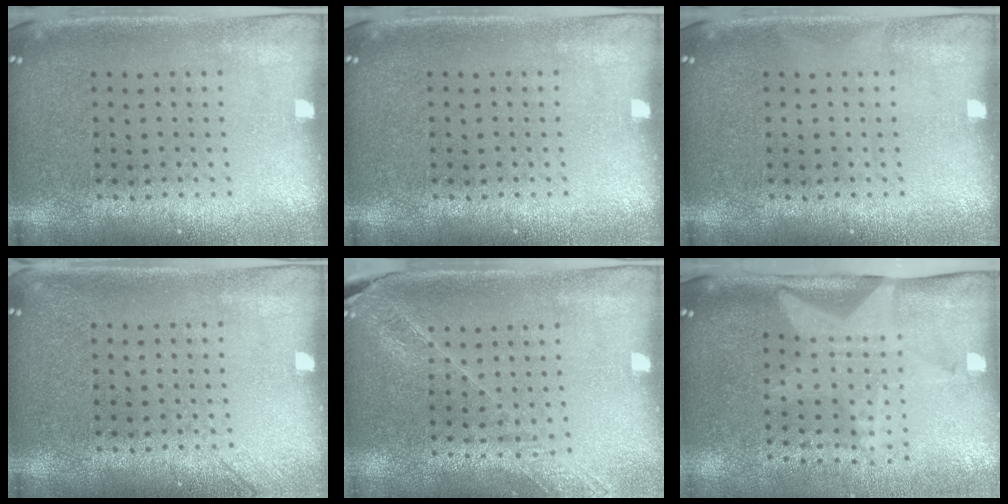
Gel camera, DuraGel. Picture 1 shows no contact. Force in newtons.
{"total": 0.0}
{"total": 0.0}
{"total": 1.2, "press": 1.2, "slide": 0.2}
{"total": 1.6, "press": 1.6, "slide": 0.0}
{"total": 1.9, "press": 1.5, "slide": 1.1}